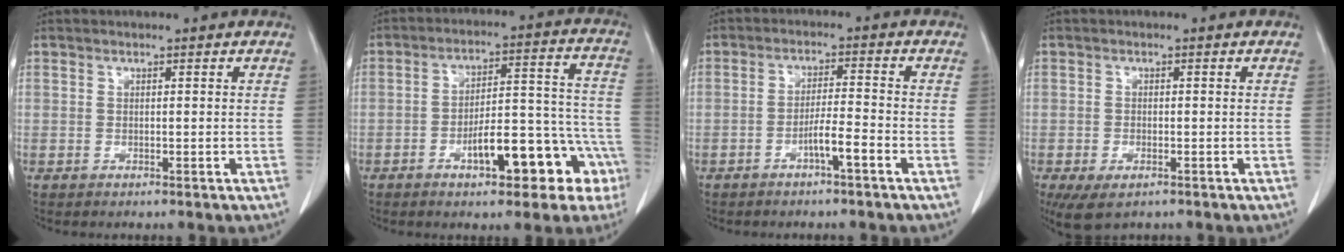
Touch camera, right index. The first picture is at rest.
{"total": 14.0, "force": [-6.5, 5.0, 11.3], "torque": [-0.131, 0.049, -0.082]}
{"total": 3.9, "force": [-2.2, -0.2, 3.2], "torque": [-0.057, 0.004, -0.039]}
{"total": 5.3, "force": [-3.2, 2.5, 3.5], "torque": [-0.063, -0.010, -0.049]}